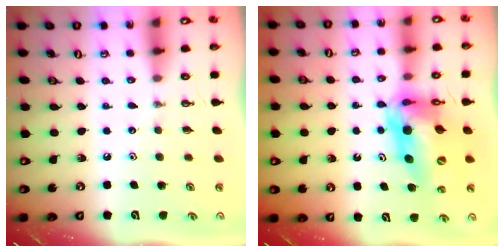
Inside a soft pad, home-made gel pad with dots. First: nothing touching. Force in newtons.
{"total": 15.7, "press": 15.7, "slide": 1.6}